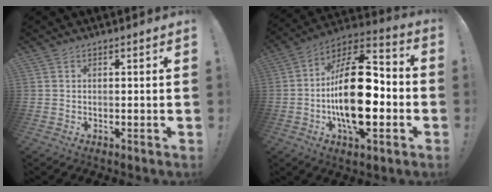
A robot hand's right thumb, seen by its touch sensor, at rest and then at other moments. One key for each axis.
{"total": 24.5, "fx": -3.7, "fy": 11.5, "fz": 21.3, "tx": -0.385, "ty": 0.019, "tz": -0.058}